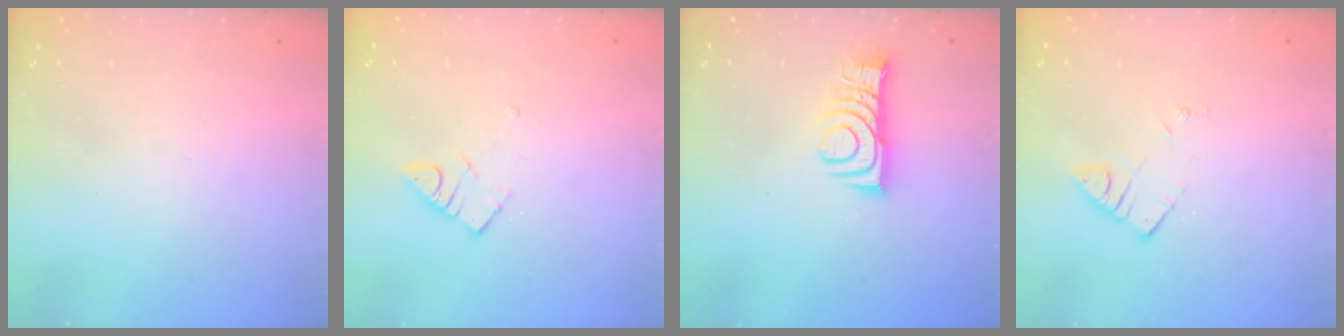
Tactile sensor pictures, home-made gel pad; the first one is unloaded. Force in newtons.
{"total": 3.3, "press": 3.3, "slide": 0.2}
{"total": 8.8, "press": 8.8, "slide": 0.8}
{"total": 3.5, "press": 3.5, "slide": 0.4}